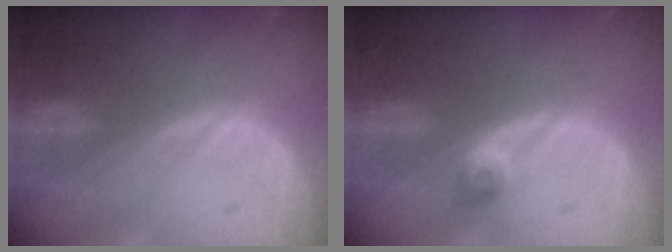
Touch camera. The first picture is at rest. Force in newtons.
{"total": 2.5, "press": 2.2, "slide": 1.3}